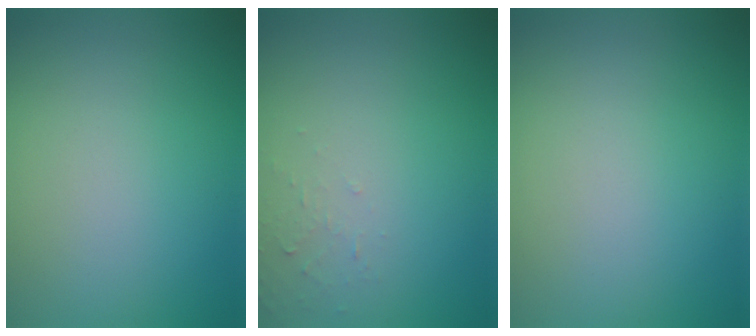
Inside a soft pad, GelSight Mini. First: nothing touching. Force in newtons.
{"total": 0.9, "press": 0.9, "slide": 0.1}
{"total": 0.0}